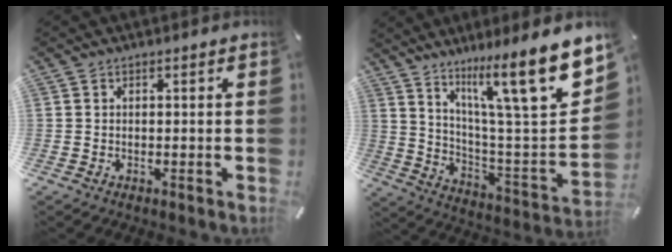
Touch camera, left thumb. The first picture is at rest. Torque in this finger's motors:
{"motor_torque": [3.20, 1.81, 1.38, -1.40, 0.56]}